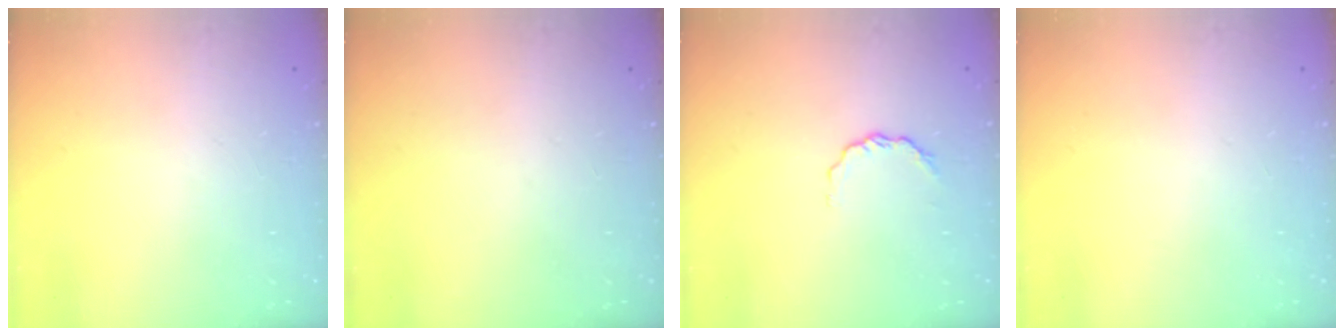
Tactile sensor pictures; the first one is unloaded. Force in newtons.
{"total": 0.0}
{"total": 4.4, "press": 4.4, "slide": 0.6}
{"total": 0.0}